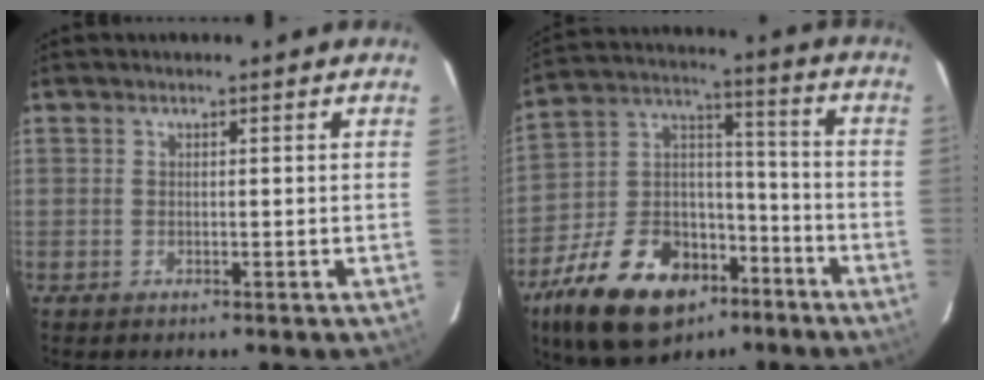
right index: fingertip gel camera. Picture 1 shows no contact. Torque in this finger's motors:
{"motor_torque": [0.95, -1.19, 0.60, 0.06]}